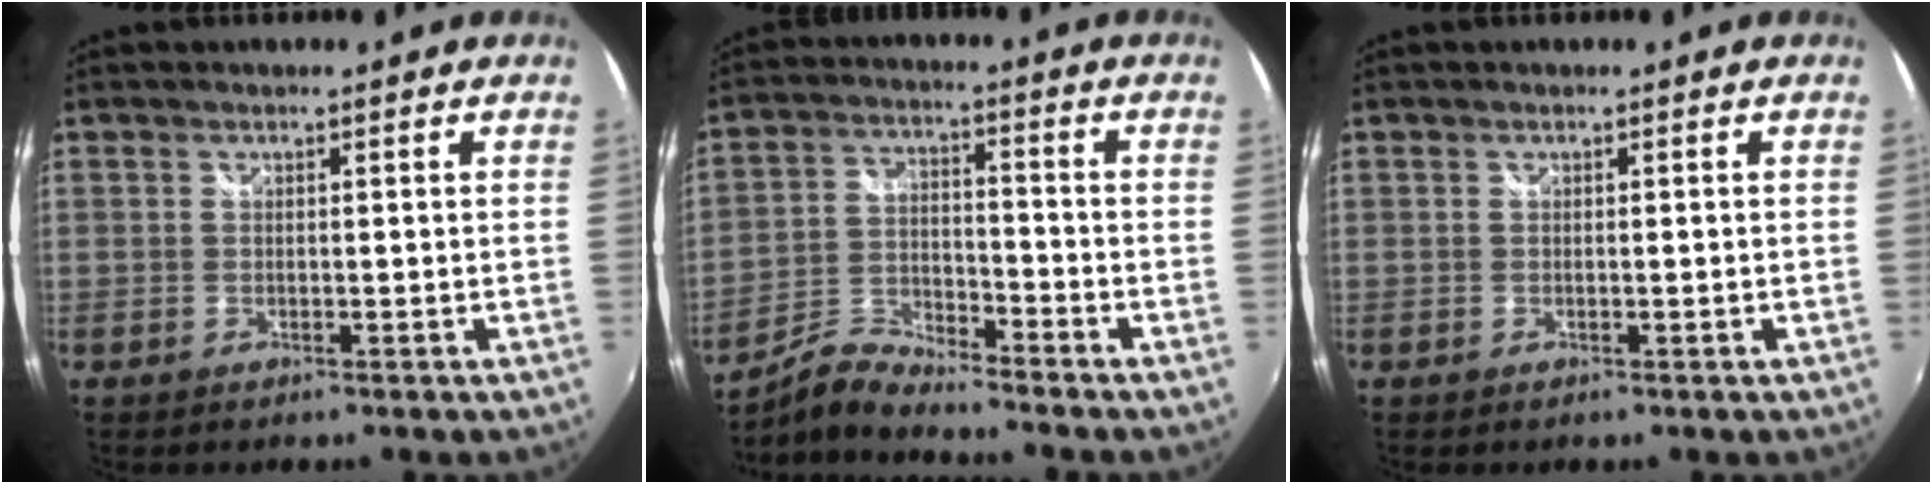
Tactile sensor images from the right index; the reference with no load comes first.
{"total": 7.3, "force": [-7.0, 0.3, 1.8], "torque": [-0.043, 0.010, -0.143]}
{"total": 0.7, "force": [-0.1, 0.1, 0.7], "torque": [-0.008, 0.002, -0.002]}